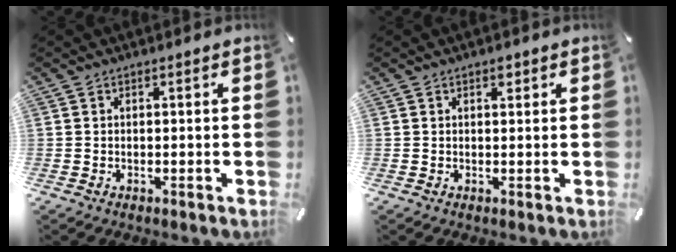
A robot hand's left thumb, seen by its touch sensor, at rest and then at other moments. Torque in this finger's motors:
{"motor_torque": [0.18, 0.02, 0.21, -0.25, 0.05]}